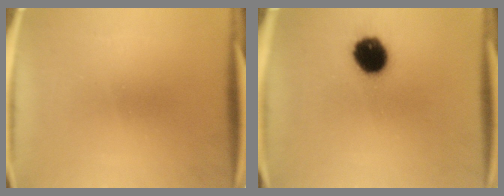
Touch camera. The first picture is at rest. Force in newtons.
{"total": 10.8}